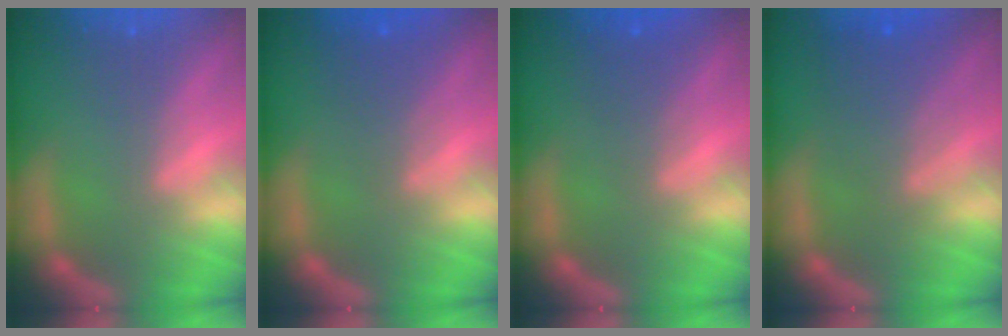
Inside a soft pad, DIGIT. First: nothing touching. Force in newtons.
{"total": 3.0}
{"total": 2.4}
{"total": 5.1}